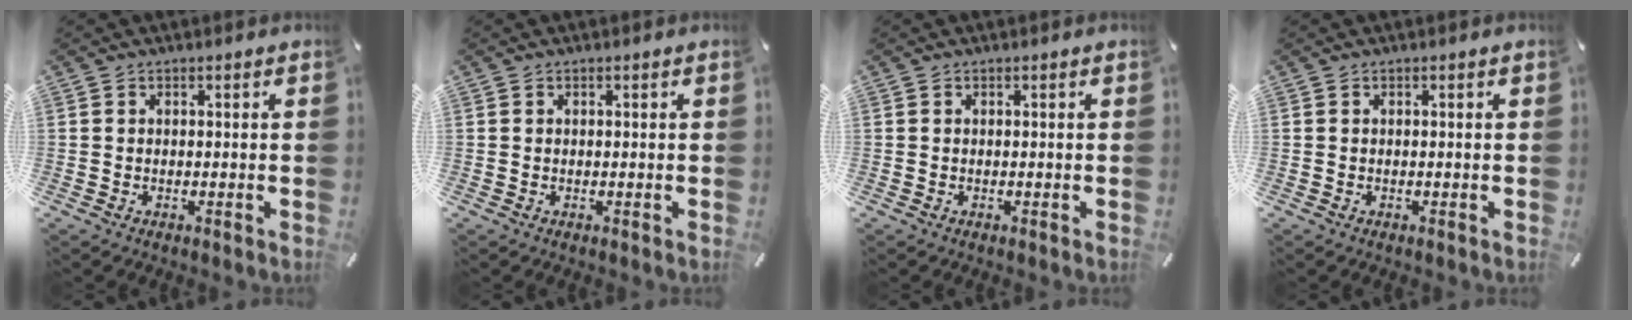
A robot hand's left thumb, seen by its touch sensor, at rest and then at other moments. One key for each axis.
{"total": 0.0}
{"total": 0.0}
{"total": 0.0}